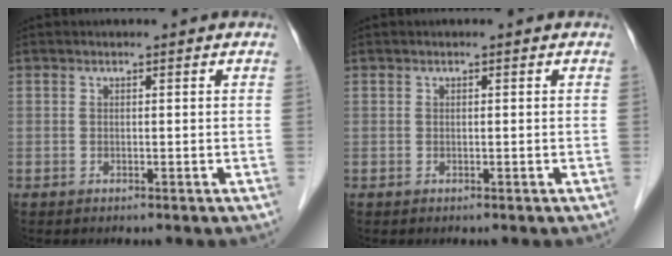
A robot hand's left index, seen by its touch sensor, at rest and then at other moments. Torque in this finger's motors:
{"motor_torque": [0.00, 0.00, 0.00, 0.00]}